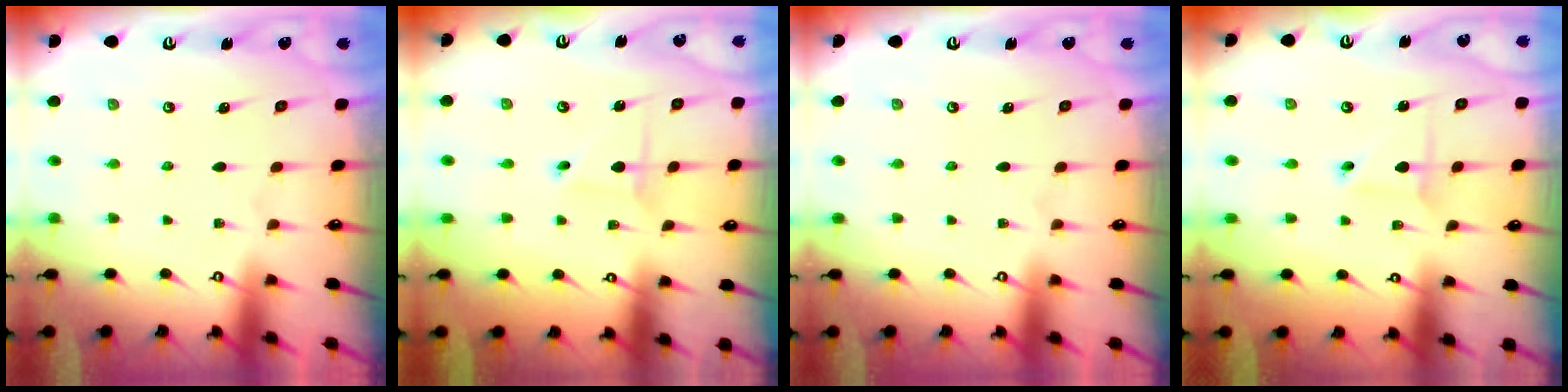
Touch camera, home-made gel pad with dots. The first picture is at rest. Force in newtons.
{"total": 1.4, "press": 1.4, "slide": 0.1}
{"total": 0.0}
{"total": 2.8, "press": 2.8, "slide": 0.3}